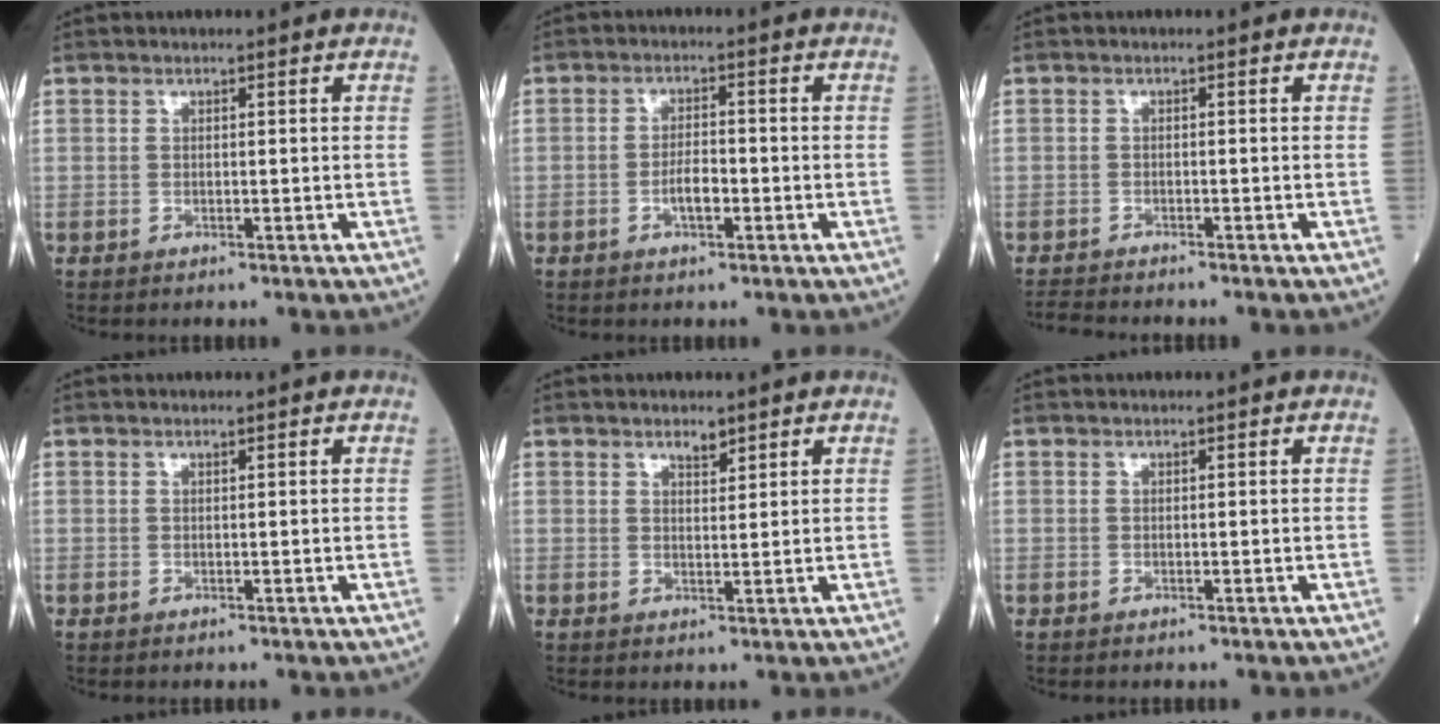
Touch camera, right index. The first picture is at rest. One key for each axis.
{"total": 3.1, "fx": -1.1, "fy": 1.1, "fz": 2.7, "tx": -0.052, "ty": 0.004, "tz": -0.018}
{"total": 3.0, "fx": -2.9, "fy": -0.4, "fz": 0.5, "tx": -0.011, "ty": -0.014, "tz": -0.051}
{"total": 0.0}
{"total": 1.9, "fx": 1.5, "fy": 0.6, "fz": 0.9, "tx": -0.015, "ty": -0.002, "tz": 0.025}
{"total": 0.0}